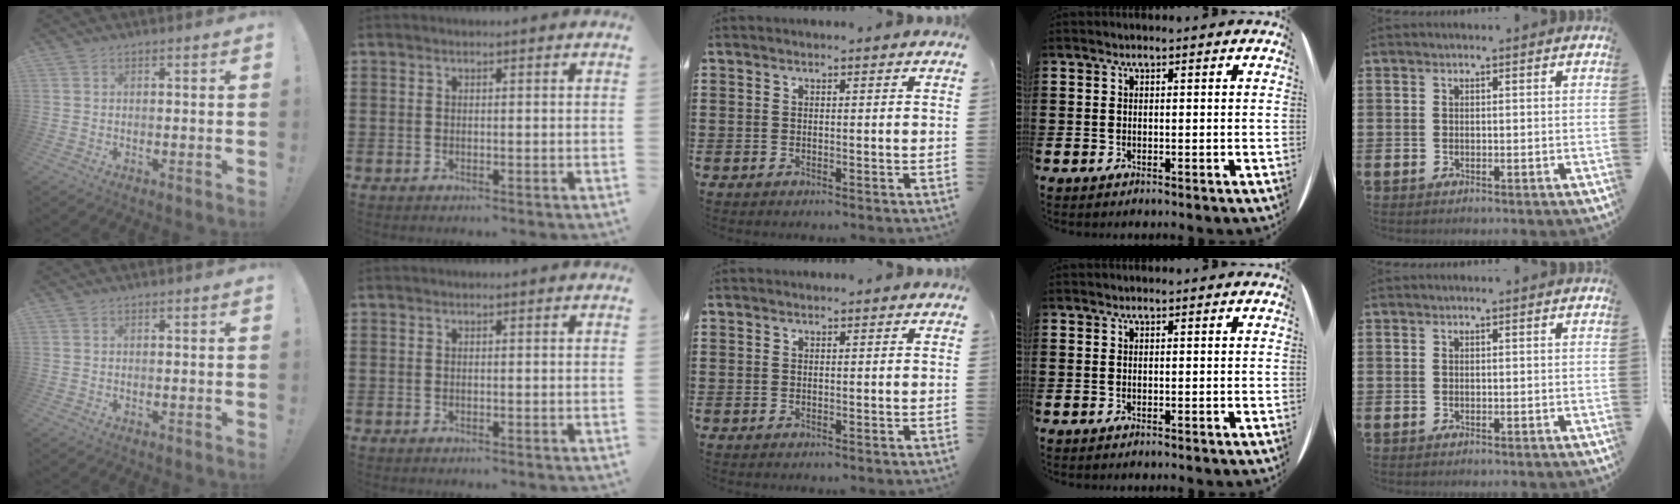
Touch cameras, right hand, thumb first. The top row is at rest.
{}